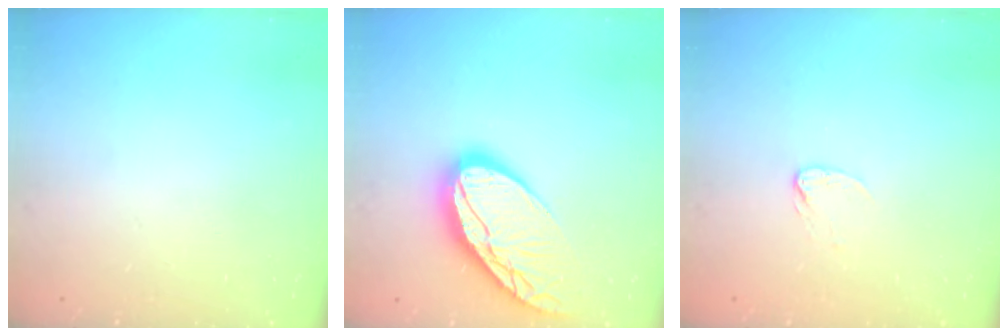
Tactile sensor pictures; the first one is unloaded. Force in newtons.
{"total": 17.0, "press": 16.9, "slide": 1.4}
{"total": 3.4, "press": 3.4, "slide": 0.4}